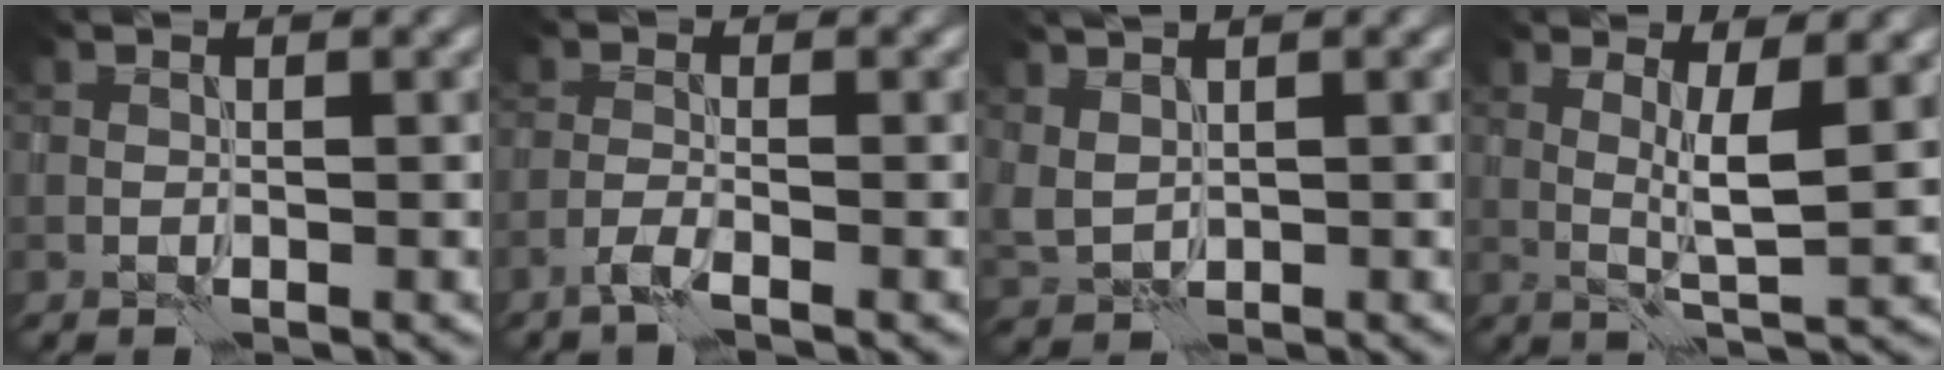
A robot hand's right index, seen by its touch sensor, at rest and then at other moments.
{"total": 1.8, "force": [-1.2, 0.3, 1.4], "torque": [-0.026, 0.003, -0.034]}
{"total": 2.7, "force": [1.7, 1.2, 1.6], "torque": [-0.045, 0.005, 0.042]}
{"total": 3.6, "force": [0.8, 0.4, 3.5], "torque": [-0.068, -0.006, 0.018]}